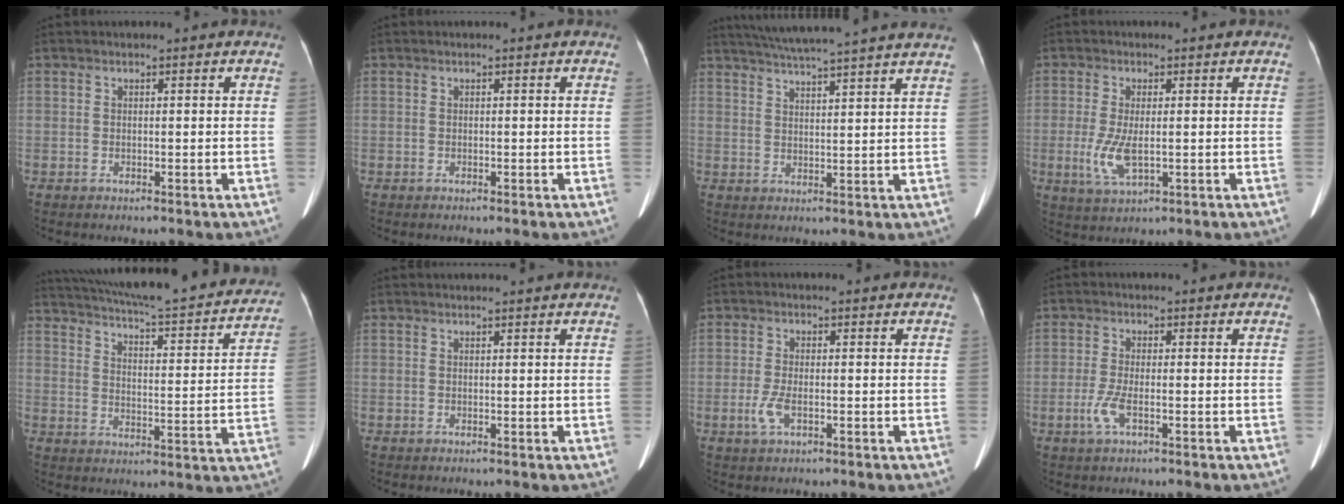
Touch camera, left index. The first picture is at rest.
{"total": 0.0}
{"total": 16.7, "force": [14.8, -1.1, 7.6], "torque": [-0.136, 0.007, 0.198]}
{"total": 5.2, "force": [-0.8, 1.8, 4.8], "torque": [-0.108, -0.014, -0.010]}
{"total": 29.5, "force": [26.1, 4.3, 13.1], "torque": [-0.216, -0.039, 0.330]}
{"total": 3.1, "force": [2.9, -0.3, 1.0], "torque": [-0.012, 0.022, 0.036]}
{"total": 3.0, "force": [-1.1, 1.0, 2.6], "torque": [-0.064, -0.005, -0.021]}
{"total": 3.1, "force": [-1.3, 0.7, 2.7], "torque": [-0.071, -0.006, -0.029]}